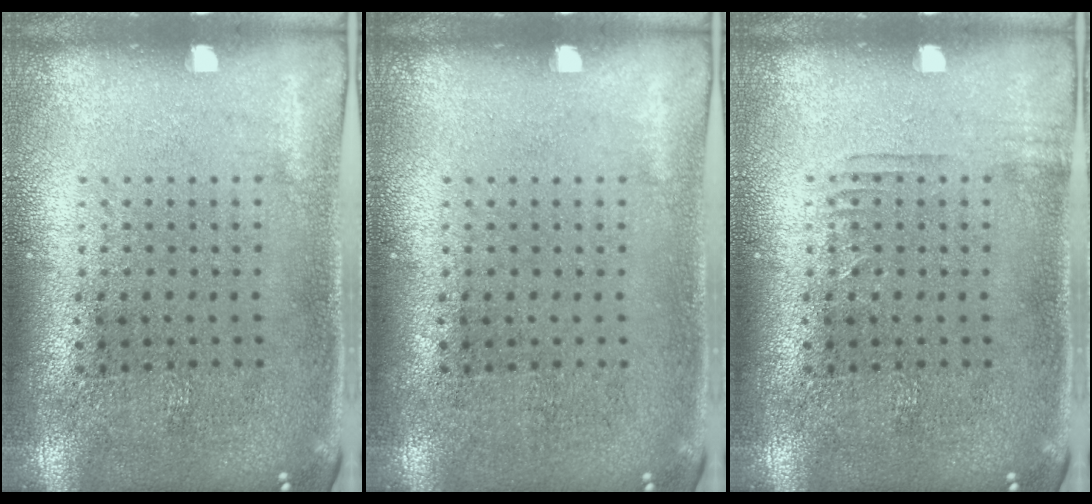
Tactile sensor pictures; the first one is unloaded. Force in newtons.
{"total": 0.0}
{"total": 0.7, "press": 0.6, "slide": 0.2}